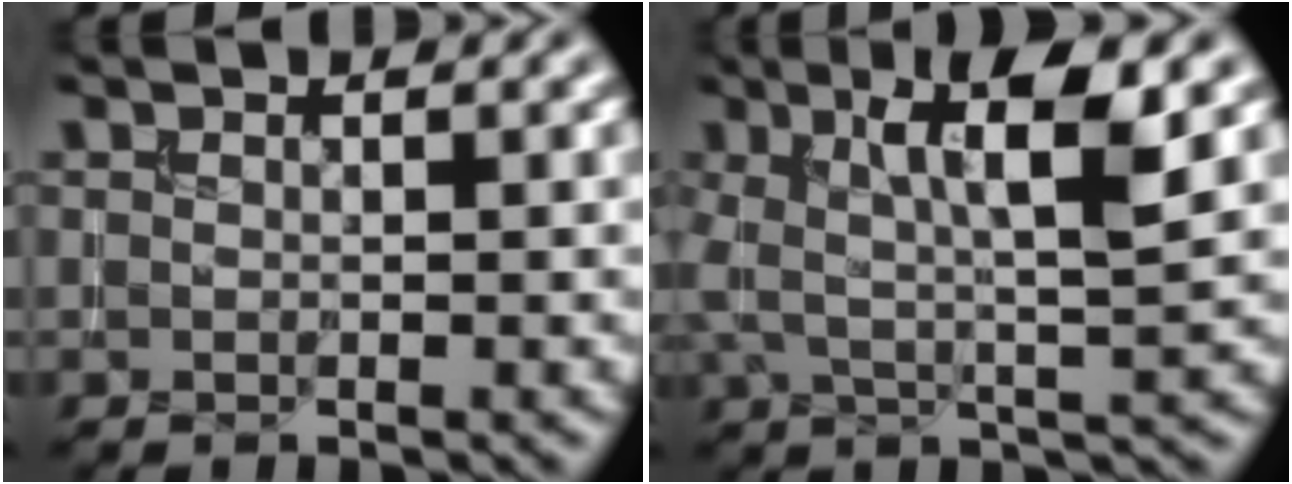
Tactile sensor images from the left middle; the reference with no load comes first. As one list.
[{"total": 7.3, "force": [2.0, 1.7, 6.8], "torque": [-0.123, 0.007, 0.032]}]